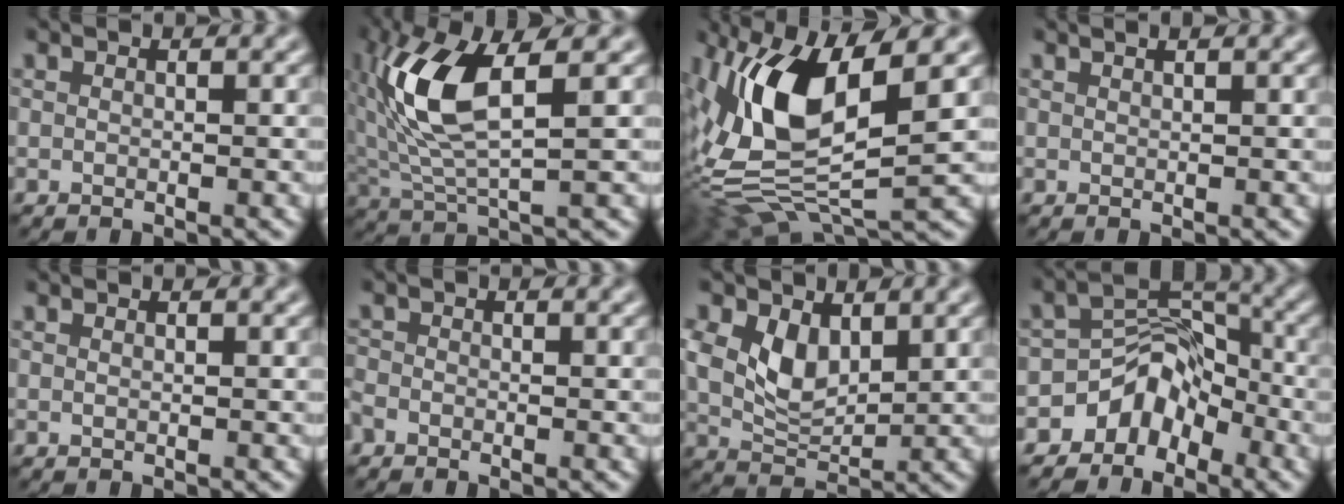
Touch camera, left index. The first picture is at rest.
{"total": 8.5, "force": [2.1, 3.2, 7.6], "torque": [-0.172, 0.004, 0.038]}
{"total": 12.1, "force": [2.4, 4.8, 10.9], "torque": [-0.227, -0.001, 0.049]}
{"total": 0.9, "force": [0.6, 0.2, 0.6], "torque": [-0.003, -0.002, 0.003]}
{"total": 0.0}
{"total": 1.2, "force": [-0.9, 0.7, 0.2], "torque": [-0.003, 0.002, -0.025]}
{"total": 5.5, "force": [1.6, 3.5, 3.9], "torque": [-0.089, -0.004, 0.032]}
{"total": 4.7, "force": [-3.0, 3.1, 1.9], "torque": [-0.007, 0.009, -0.058]}